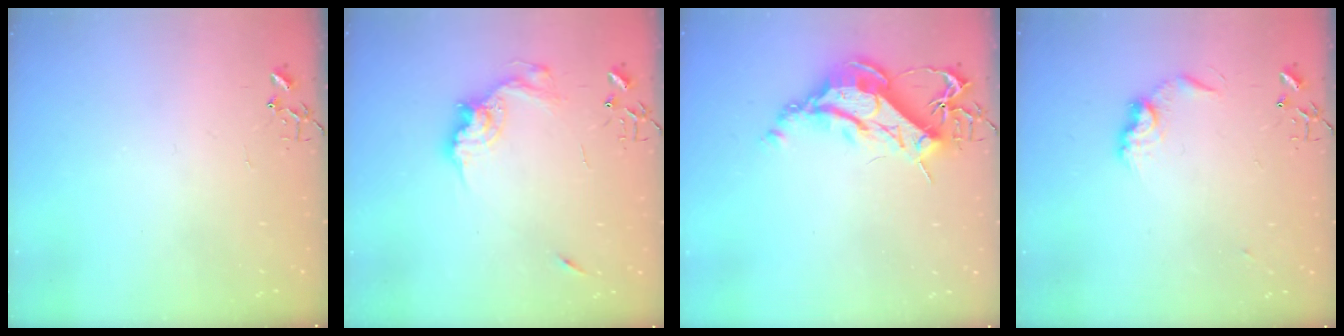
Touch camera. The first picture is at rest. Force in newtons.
{"total": 13.6, "press": 13.6, "slide": 1.0}
{"total": 14.2, "press": 14.1, "slide": 1.5}
{"total": 9.4, "press": 9.4, "slide": 0.5}